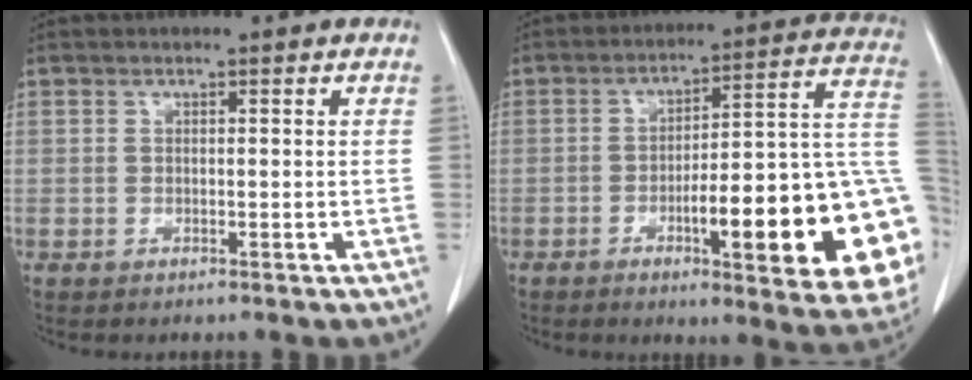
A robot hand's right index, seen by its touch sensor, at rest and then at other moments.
{"total": 23.5, "force": [-6.2, 3.7, 22.4], "torque": [-0.207, 0.018, -0.073]}